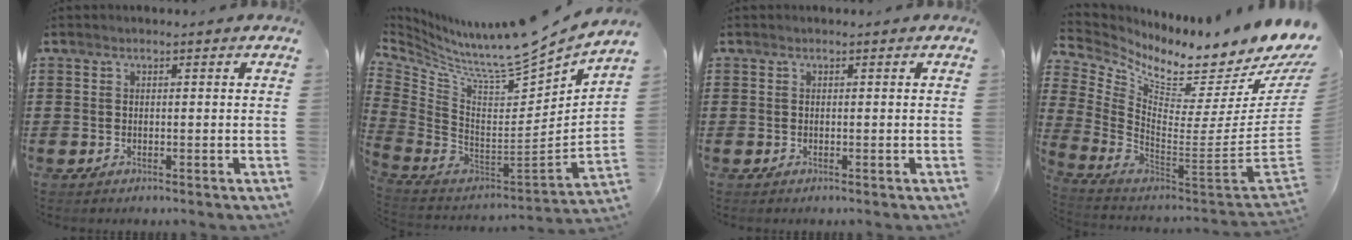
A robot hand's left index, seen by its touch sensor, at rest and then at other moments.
{"total": 8.8, "force": [8.0, 0.4, 3.7], "torque": [-0.102, -0.080, 0.127]}
{"total": 0.0}
{"total": 5.1, "force": [4.4, 0.9, 2.5], "torque": [-0.057, -0.067, 0.063]}